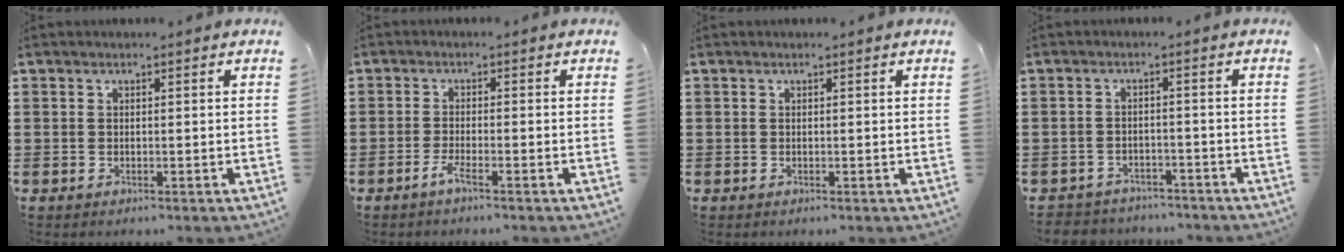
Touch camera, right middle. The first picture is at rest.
{"total": 2.3, "force": [-1.4, 0.0, 1.8], "torque": [-0.048, -0.009, -0.029]}
{"total": 0.0}
{"total": 2.6, "force": [-2.5, 0.5, -0.3], "torque": [-0.005, -0.001, -0.057]}